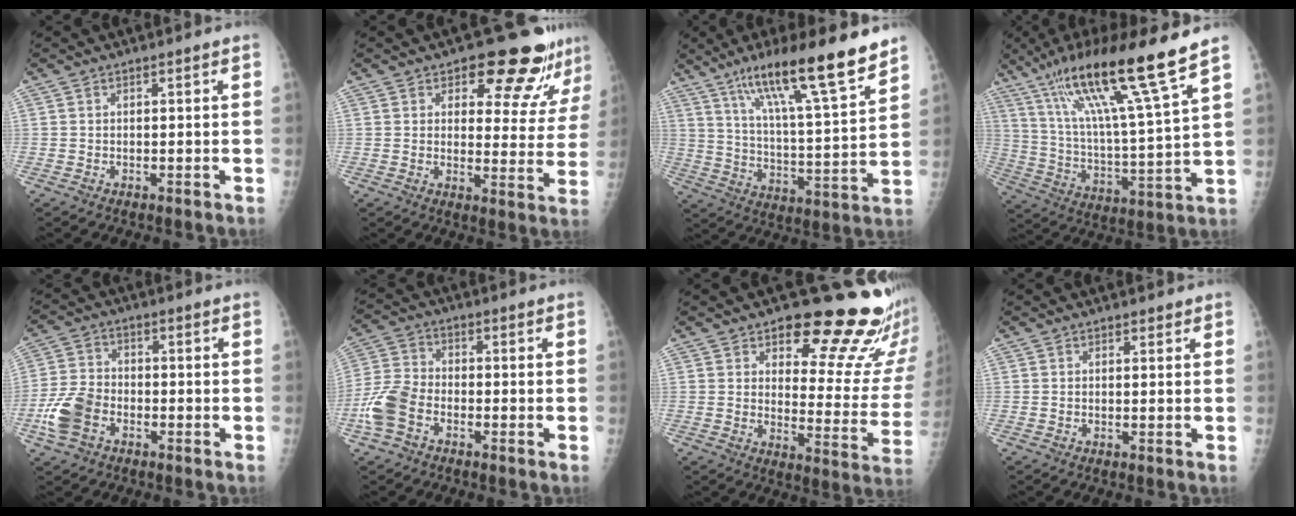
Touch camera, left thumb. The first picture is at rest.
{"total": 12.4, "force": [9.6, 5.0, 6.1], "torque": [-0.027, -0.067, 0.110]}
{"total": 20.2, "force": [14.0, 2.4, 14.4], "torque": [-0.215, -0.063, 0.232]}
{"total": 20.4, "force": [13.6, 0.6, 15.2], "torque": [-0.252, -0.055, 0.240]}
{"total": 8.4, "force": [-3.4, 5.7, 5.2], "torque": [-0.109, 0.016, -0.068]}
{"total": 8.4, "force": [-3.6, 5.4, 5.2], "torque": [-0.117, 0.020, -0.076]}
{"total": 20.3, "force": [14.9, 7.4, 11.6], "torque": [-0.090, -0.108, 0.181]}
{"total": 0.7, "force": [0.5, 0.4, 0.2], "torque": [0.000, -0.004, 0.005]}